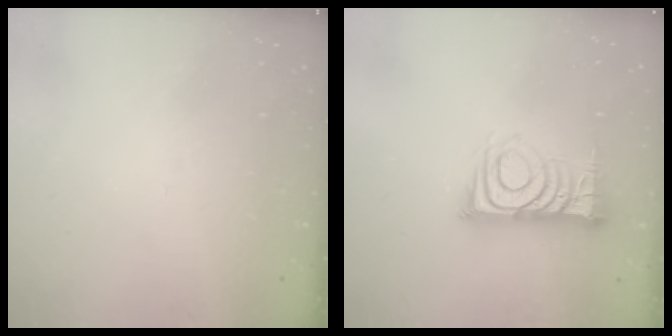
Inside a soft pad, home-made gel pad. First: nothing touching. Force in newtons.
{"total": 12.7, "press": 12.6, "slide": 0.9}